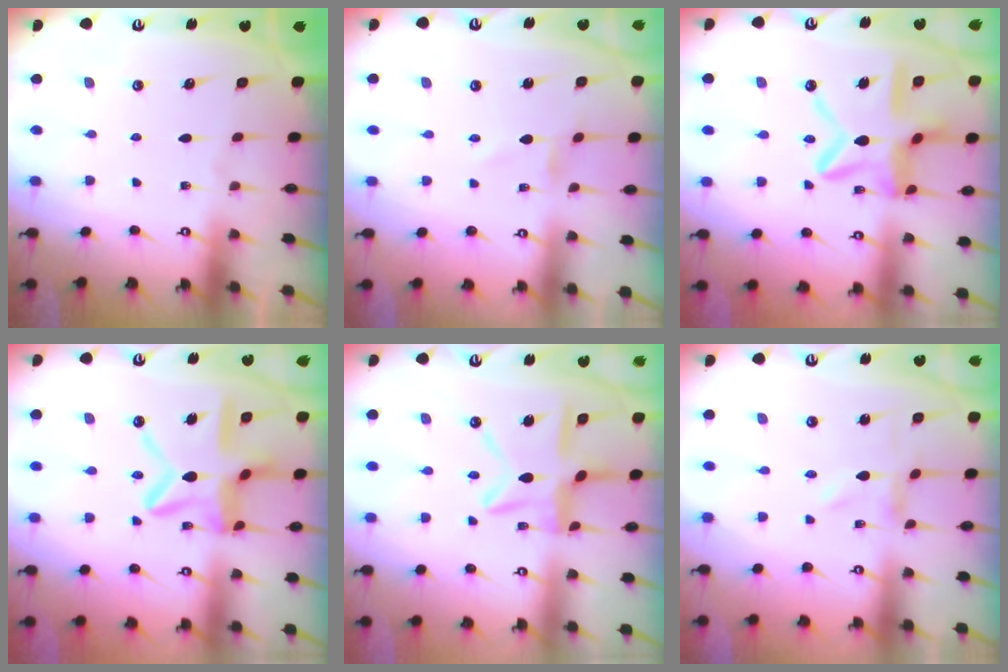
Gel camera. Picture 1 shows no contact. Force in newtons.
{"total": 0.8, "press": 0.8, "slide": 0.2}
{"total": 14.2, "press": 14.1, "slide": 1.2}
{"total": 14.2, "press": 14.1, "slide": 1.2}
{"total": 10.8, "press": 10.7, "slide": 0.9}
{"total": 0.0}